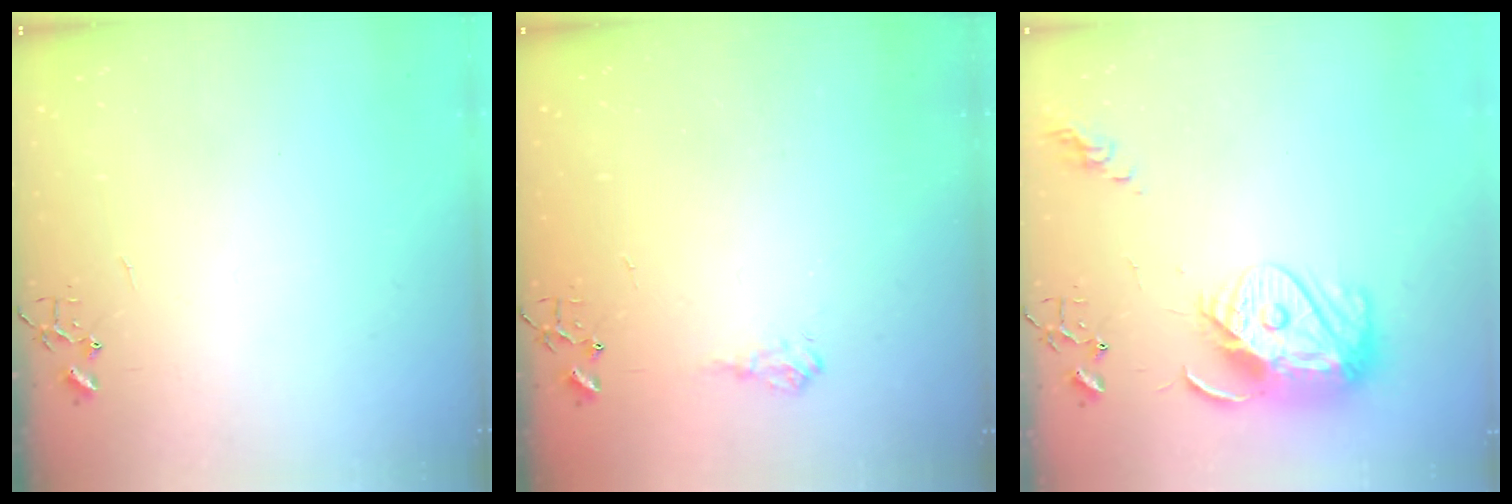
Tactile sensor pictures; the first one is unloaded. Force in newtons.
{"total": 6.2, "press": 6.2, "slide": 0.9}
{"total": 15.1, "press": 15.0, "slide": 1.1}